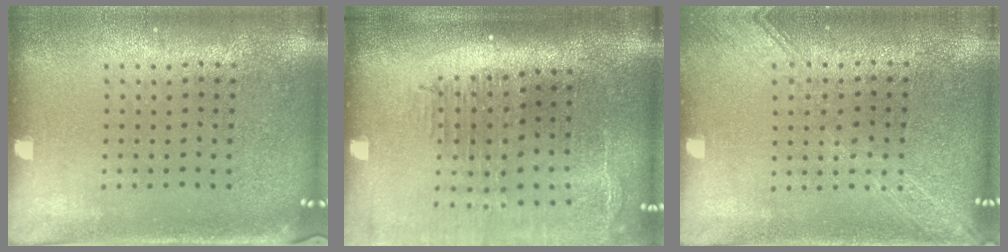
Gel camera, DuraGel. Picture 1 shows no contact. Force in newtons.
{"total": 2.5, "press": 2.0, "slide": 1.5}
{"total": 1.7, "press": 1.7, "slide": 0.2}